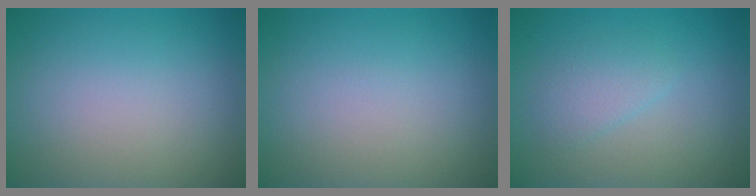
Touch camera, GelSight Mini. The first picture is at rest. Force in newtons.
{"total": 0.0}
{"total": 1.8, "press": 1.8, "slide": 0.1}